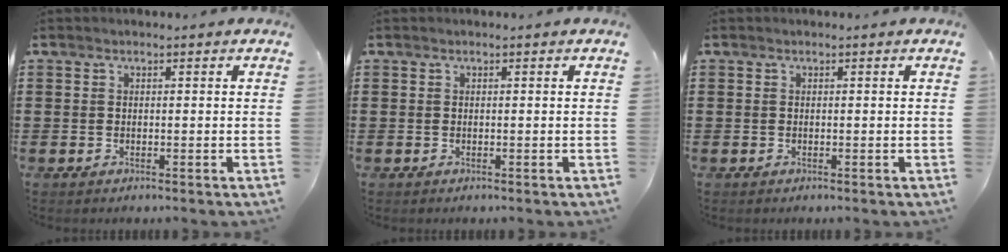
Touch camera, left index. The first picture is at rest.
{"total": 0.0}
{"total": 0.0}